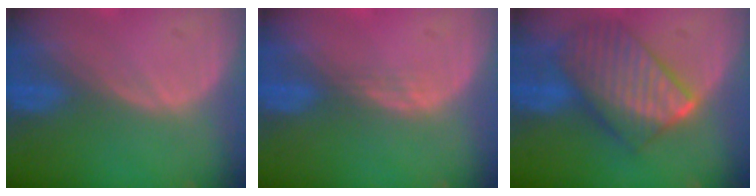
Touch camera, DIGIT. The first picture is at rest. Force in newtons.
{"total": 1.4, "press": 1.1, "slide": 0.9}
{"total": 10.1, "press": 10.1, "slide": 0.9}